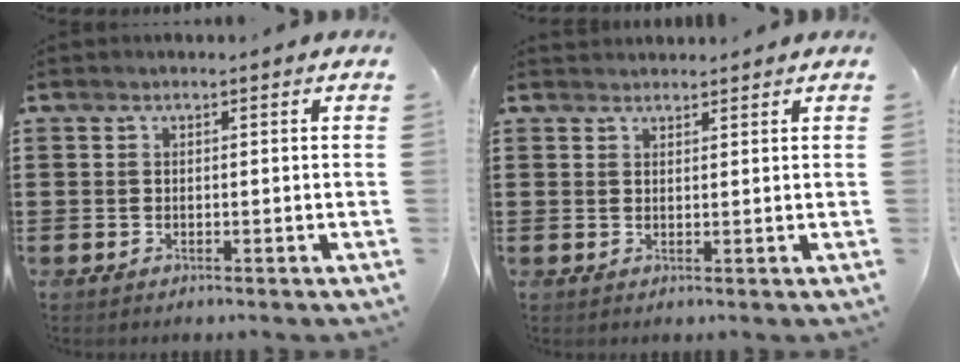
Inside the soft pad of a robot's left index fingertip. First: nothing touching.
{"total": 1.4, "force": [1.4, 0.3, -0.1], "torque": [-0.002, 0.002, 0.028]}